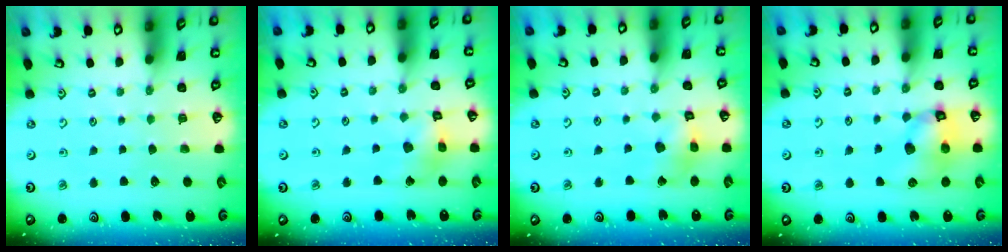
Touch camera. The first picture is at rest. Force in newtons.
{"total": 7.7, "press": 7.7, "slide": 0.8}
{"total": 8.3, "press": 8.2, "slide": 0.8}
{"total": 10.9, "press": 10.7, "slide": 1.6}